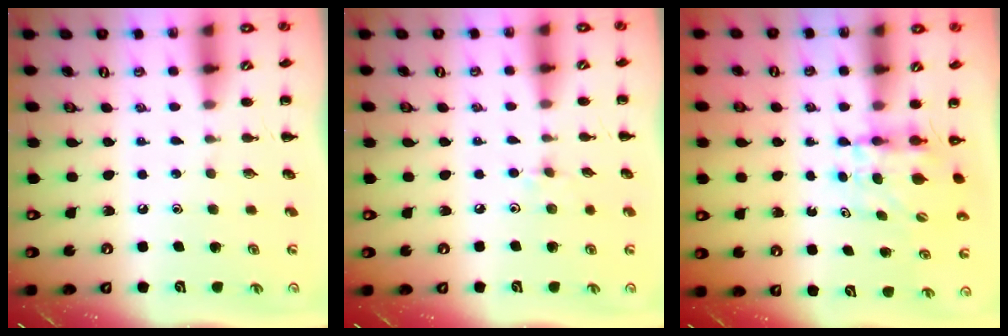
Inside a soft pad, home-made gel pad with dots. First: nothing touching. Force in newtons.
{"total": 4.8, "press": 4.5, "slide": 1.8}
{"total": 4.9, "press": 4.9, "slide": 0.1}